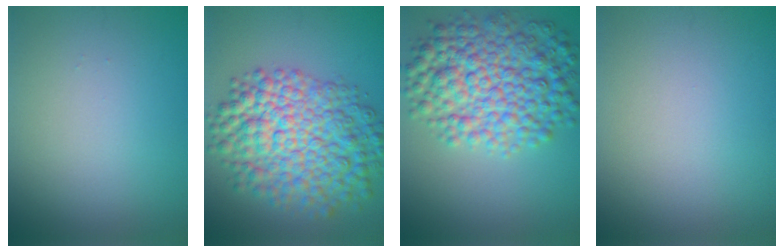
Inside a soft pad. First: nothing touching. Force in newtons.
{"total": 10.0, "press": 10.0, "slide": 0.3}
{"total": 9.0, "press": 9.0, "slide": 0.0}
{"total": 0.0}